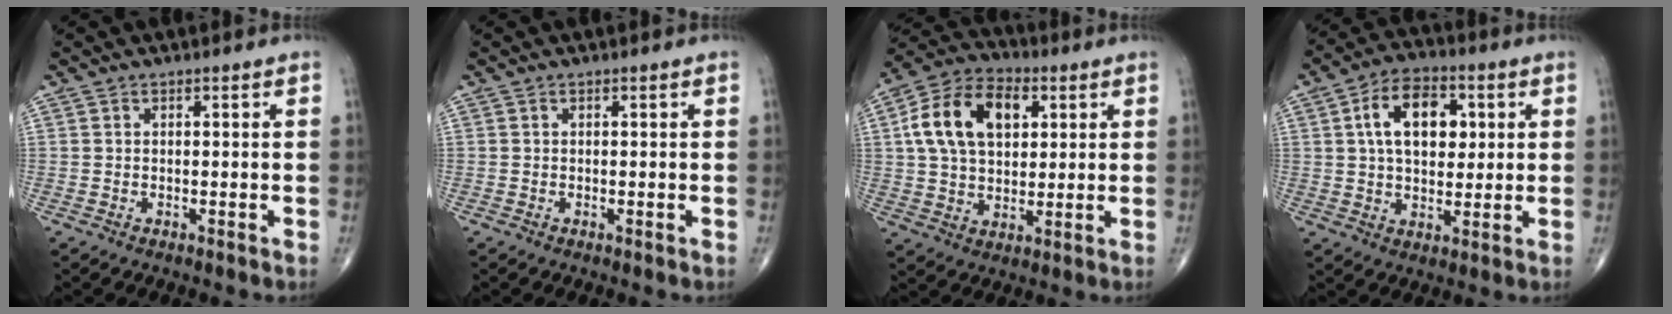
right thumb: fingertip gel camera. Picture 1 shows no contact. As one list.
[{"total": 0.0}, {"total": 15.9, "force": [4.1, 10.3, 11.3], "torque": [-0.185, 0.009, 0.068]}, {"total": 13.0, "force": [3.1, 8.0, 9.7], "torque": [-0.135, 0.005, 0.047]}]